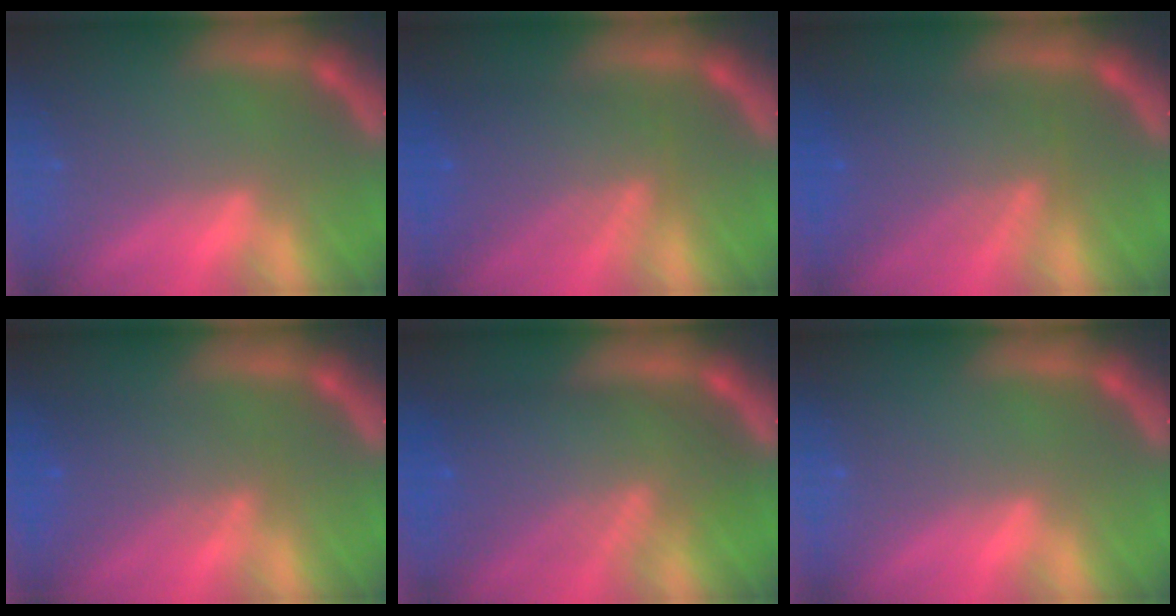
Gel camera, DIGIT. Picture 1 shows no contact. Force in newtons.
{"total": 6.6}
{"total": 6.6}
{"total": 4.6}
{"total": 9.6}
{"total": 0.0}